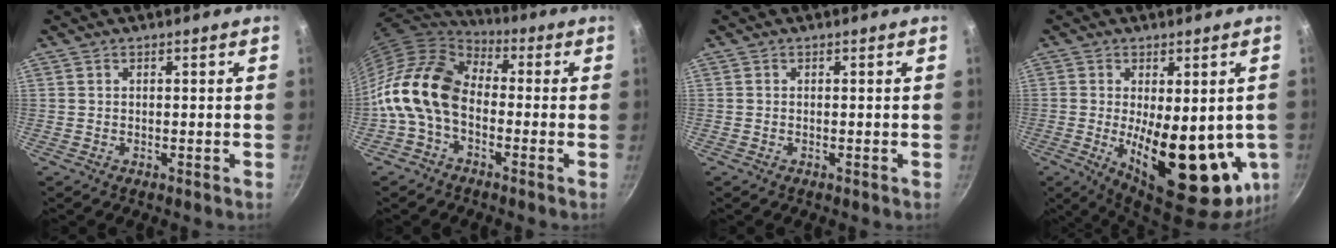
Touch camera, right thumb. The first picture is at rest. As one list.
[{"total": 14.7, "force": [-2.7, 9.8, 10.7], "torque": [-0.182, 0.042, -0.077]}, {"total": 0.0}, {"total": 20.3, "force": [-2.5, 8.8, 18.1], "torque": [-0.238, -0.031, -0.018]}]